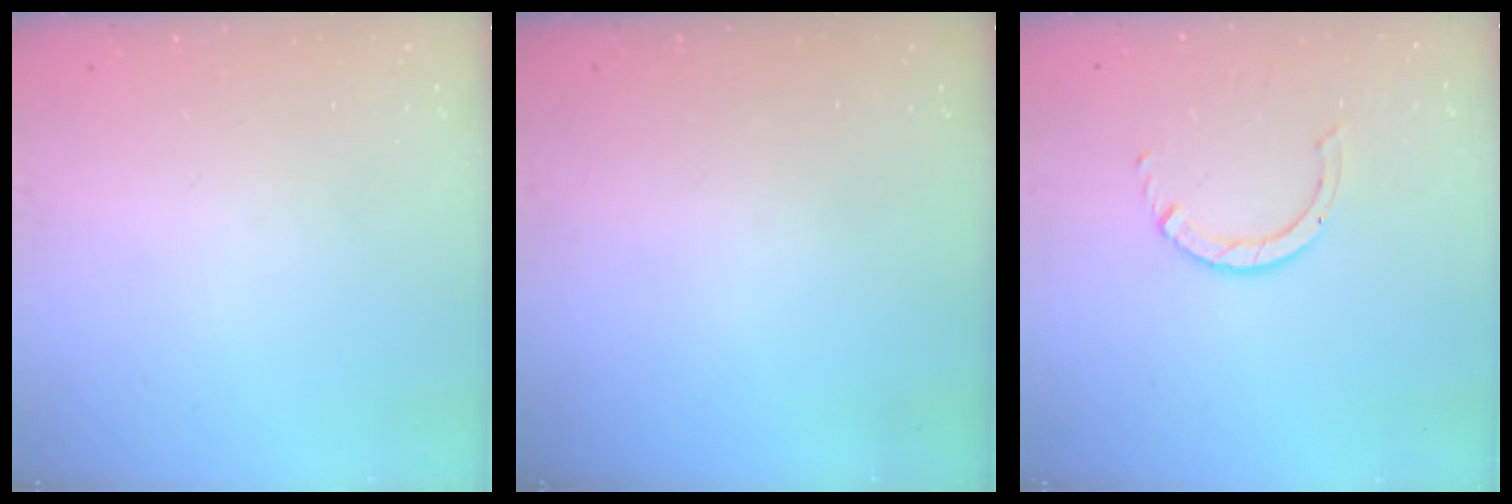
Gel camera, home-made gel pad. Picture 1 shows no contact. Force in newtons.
{"total": 0.0}
{"total": 1.4, "press": 1.4, "slide": 0.2}